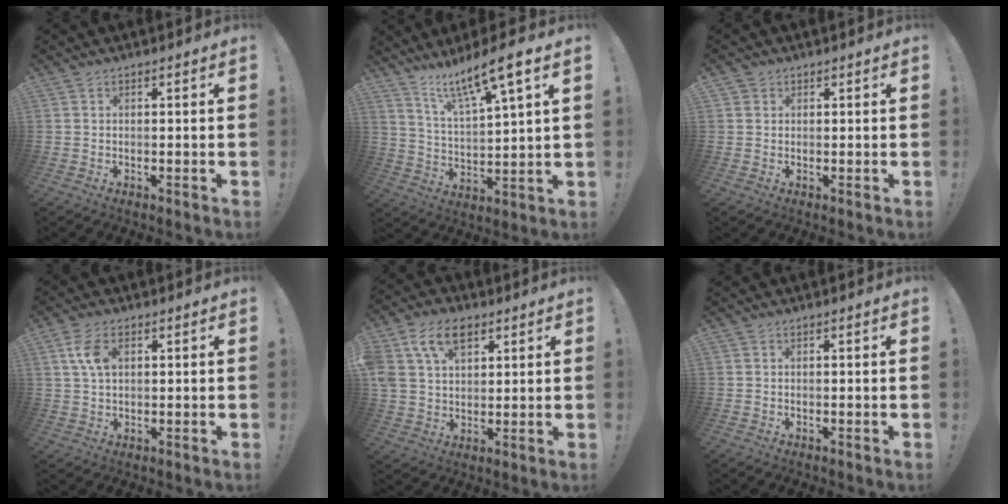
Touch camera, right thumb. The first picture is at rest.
{"total": 12.2, "force": [9.4, 0.9, 7.8], "torque": [-0.139, -0.057, 0.148]}
{"total": 1.3, "force": [0.7, 1.1, 0.1], "torque": [0.002, -0.001, 0.012]}
{"total": 6.4, "force": [2.1, 3.5, 5.0], "torque": [-0.100, 0.001, 0.038]}
{"total": 12.8, "force": [6.2, 8.6, 7.1], "torque": [-0.135, -0.013, 0.120]}
{"total": 0.0}